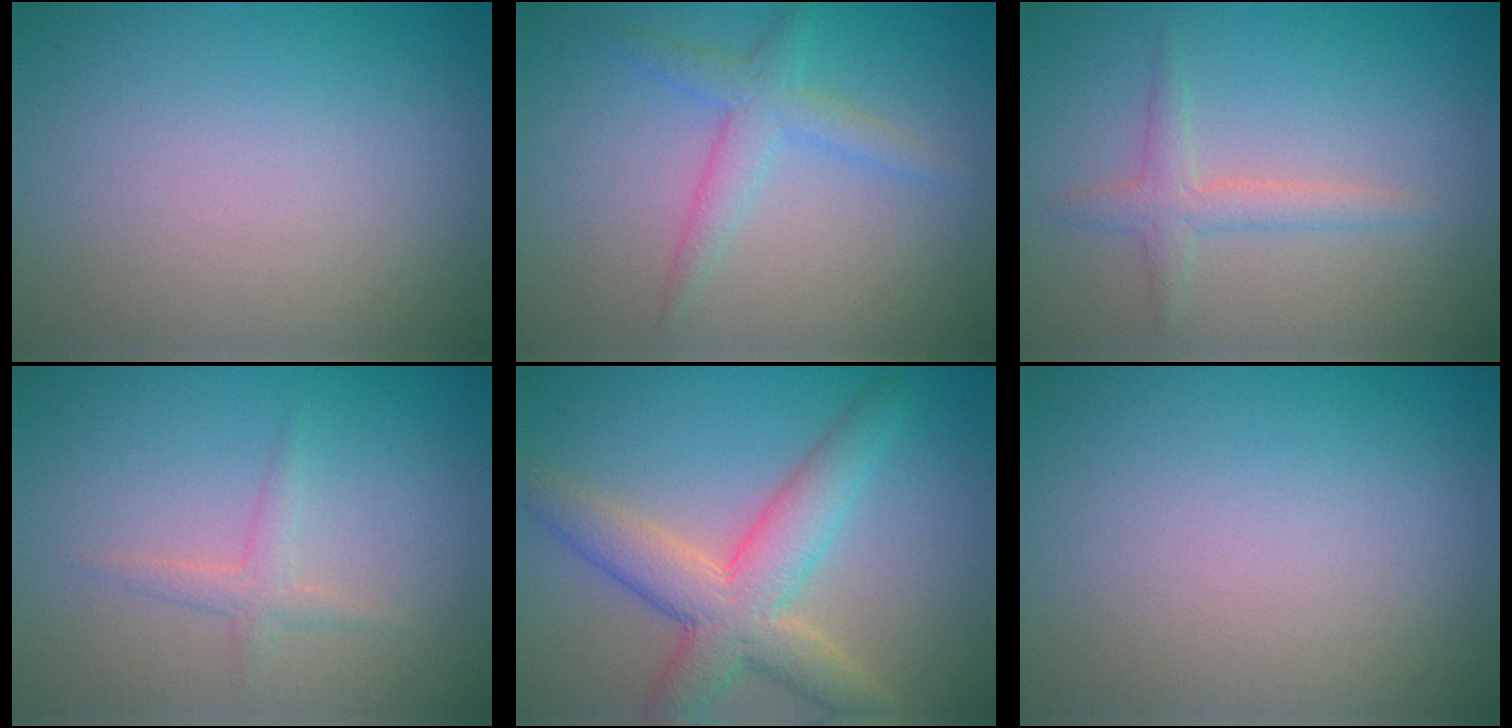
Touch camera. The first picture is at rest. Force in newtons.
{"total": 2.4, "press": 2.4, "slide": 0.1}
{"total": 2.0, "press": 2.0, "slide": 0.1}
{"total": 1.3, "press": 1.3, "slide": 0.0}
{"total": 6.0, "press": 6.0, "slide": 0.5}
{"total": 0.0}